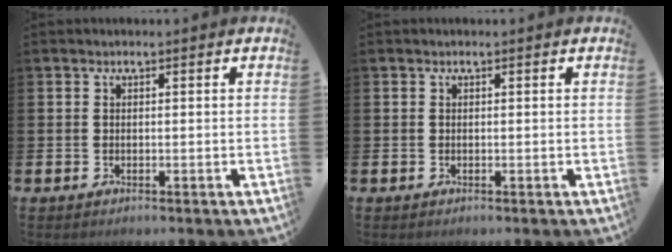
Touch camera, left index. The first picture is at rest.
{"total": 0.0}